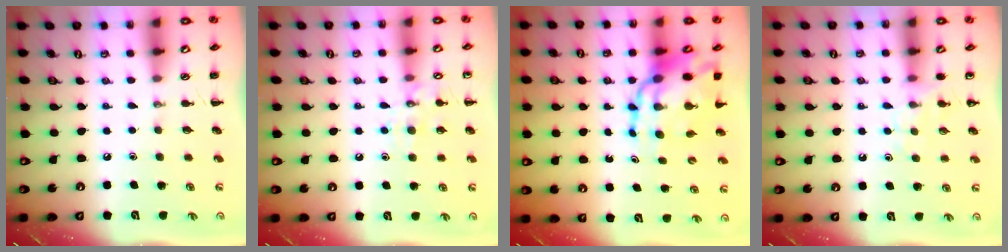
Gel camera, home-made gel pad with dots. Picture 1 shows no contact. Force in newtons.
{"total": 9.1, "press": 9.1, "slide": 0.9}
{"total": 14.5, "press": 14.0, "slide": 3.7}
{"total": 6.5, "press": 6.2, "slide": 2.1}